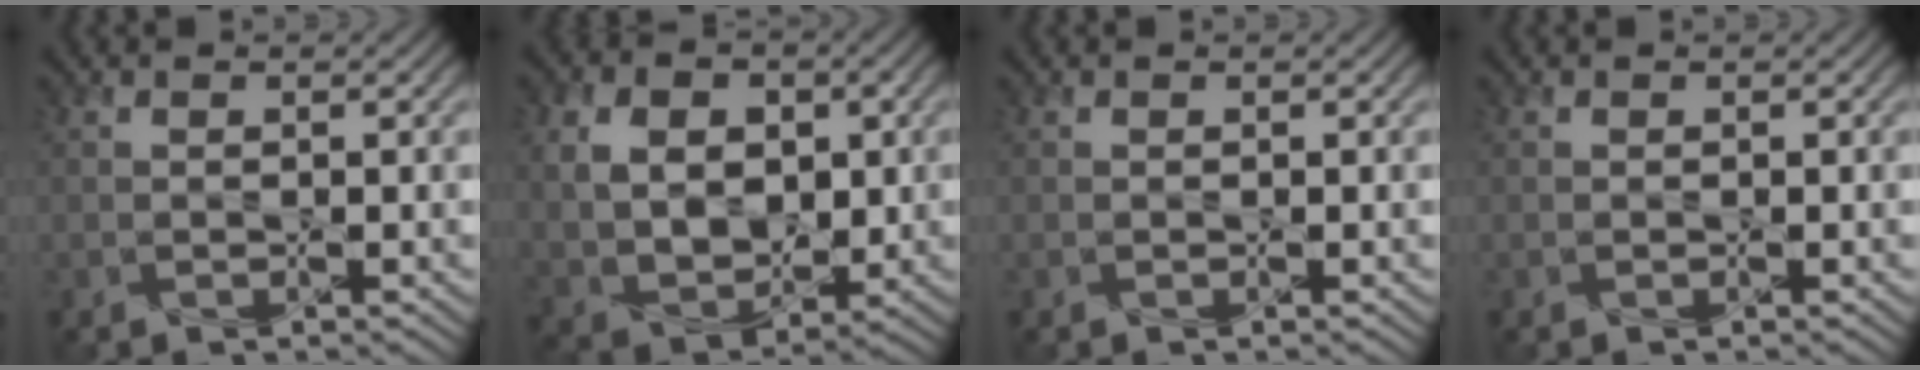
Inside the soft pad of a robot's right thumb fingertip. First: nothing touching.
{"total": 10.0, "force": [1.6, 7.4, 6.5], "torque": [-0.154, 0.002, 0.032]}
{"total": 0.0}
{"total": 0.0}